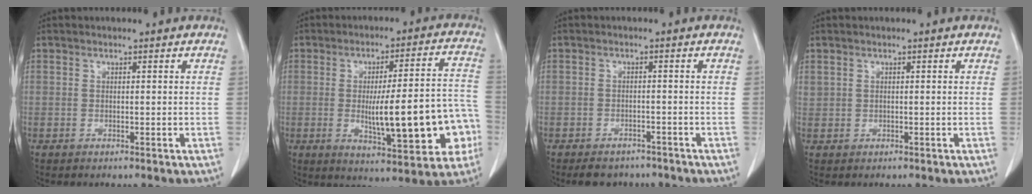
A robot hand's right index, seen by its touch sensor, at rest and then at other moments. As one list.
[{"total": 17.0, "force": [-3.4, 3.6, 16.3], "torque": [-0.208, 0.027, -0.032]}, {"total": 5.5, "force": [-4.7, 2.6, 1.2], "torque": [-0.011, 0.003, -0.059]}, {"total": 0.9, "force": [0.4, 0.8, 0.2], "torque": [0.000, 0.014, 0.010]}]